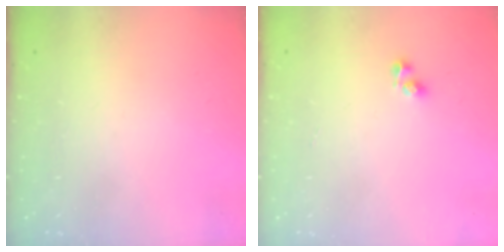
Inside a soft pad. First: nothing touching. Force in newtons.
{"total": 2.5, "press": 2.2, "slide": 1.3}